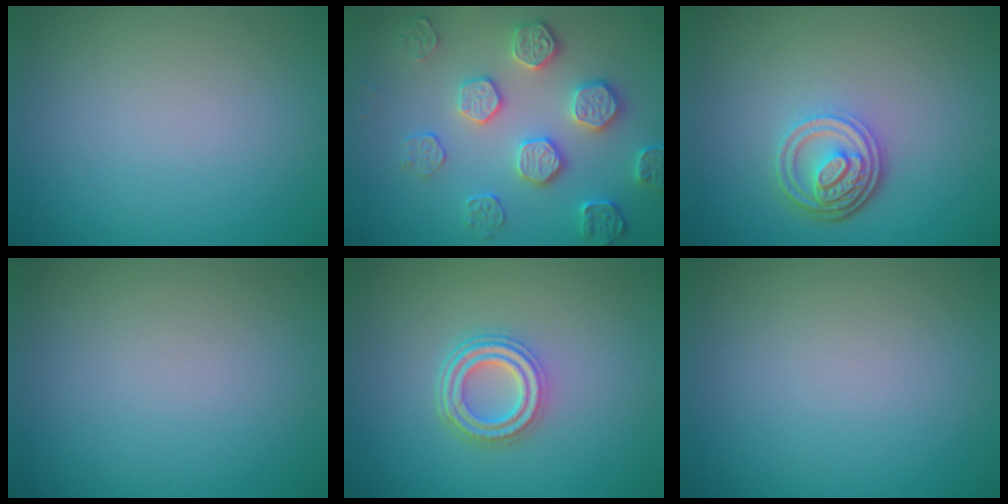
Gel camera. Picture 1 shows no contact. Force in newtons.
{"total": 4.6, "press": 4.2, "slide": 1.7}
{"total": 4.6, "press": 3.5, "slide": 3.0}
{"total": 0.0}
{"total": 3.8, "press": 3.0, "slide": 2.4}
{"total": 0.0}